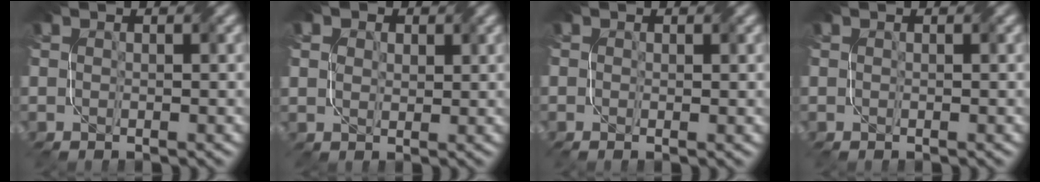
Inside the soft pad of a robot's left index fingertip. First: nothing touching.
{"total": 2.9, "force": [1.9, 2.2, 0.5], "torque": [-0.012, 0.009, 0.024]}
{"total": 1.1, "force": [0.2, 0.7, 0.9], "torque": [-0.019, -0.001, 0.000]}
{"total": 0.0}